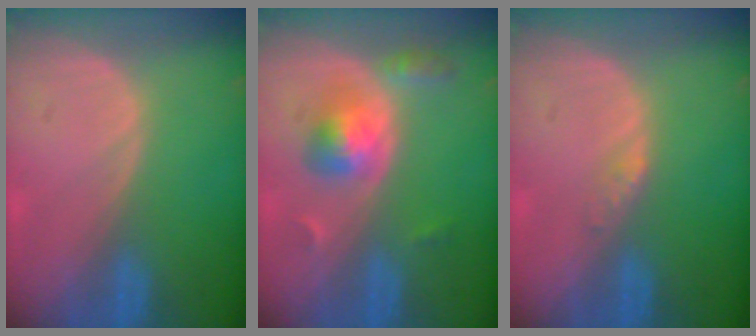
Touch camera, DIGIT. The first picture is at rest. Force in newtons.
{"total": 5.1, "press": 4.9, "slide": 1.4}
{"total": 1.2, "press": 1.2, "slide": 0.1}